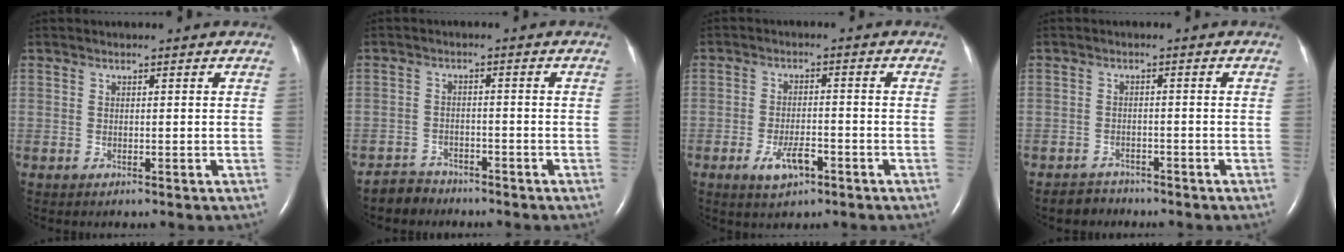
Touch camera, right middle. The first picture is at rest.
{"total": 3.3, "force": [-2.9, 1.4, -0.7], "torque": [0.009, 0.000, -0.055]}
{"total": 4.8, "force": [-2.6, 1.9, 3.6], "torque": [-0.071, -0.001, -0.039]}
{"total": 2.5, "force": [-2.1, 1.1, -0.6], "torque": [0.005, 0.002, -0.036]}